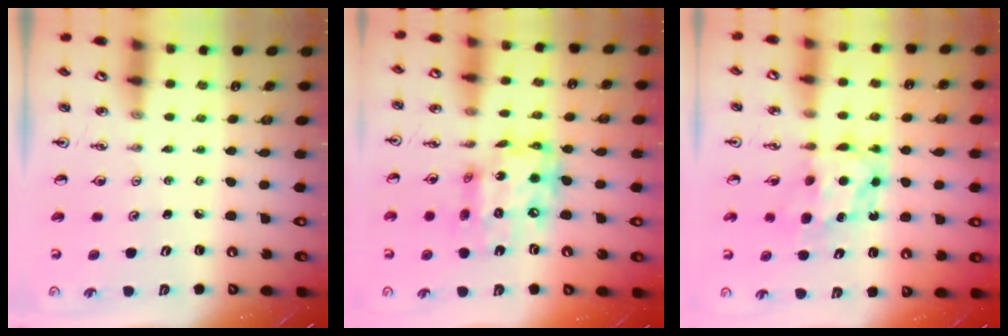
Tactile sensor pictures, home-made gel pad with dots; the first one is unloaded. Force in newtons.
{"total": 14.8, "press": 14.7, "slide": 1.2}
{"total": 6.9, "press": 6.9, "slide": 0.2}